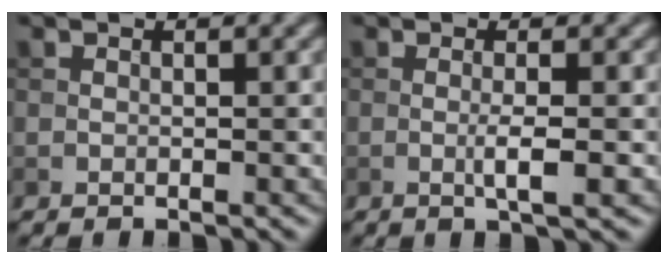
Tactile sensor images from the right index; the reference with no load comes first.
{"total": 2.2, "force": [-0.4, 0.2, 2.1], "torque": [-0.036, -0.001, -0.011]}